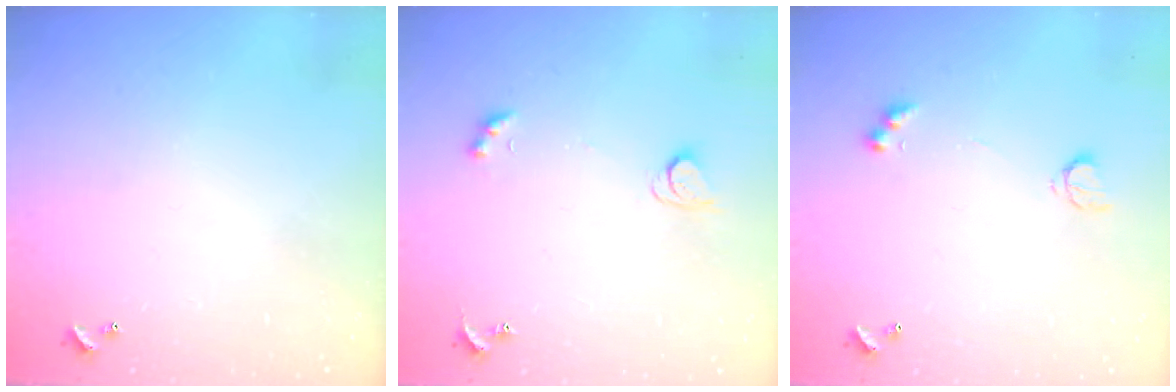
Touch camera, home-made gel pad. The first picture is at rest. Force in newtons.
{"total": 3.1, "press": 2.9, "slide": 1.1}
{"total": 3.6, "press": 3.6, "slide": 0.6}